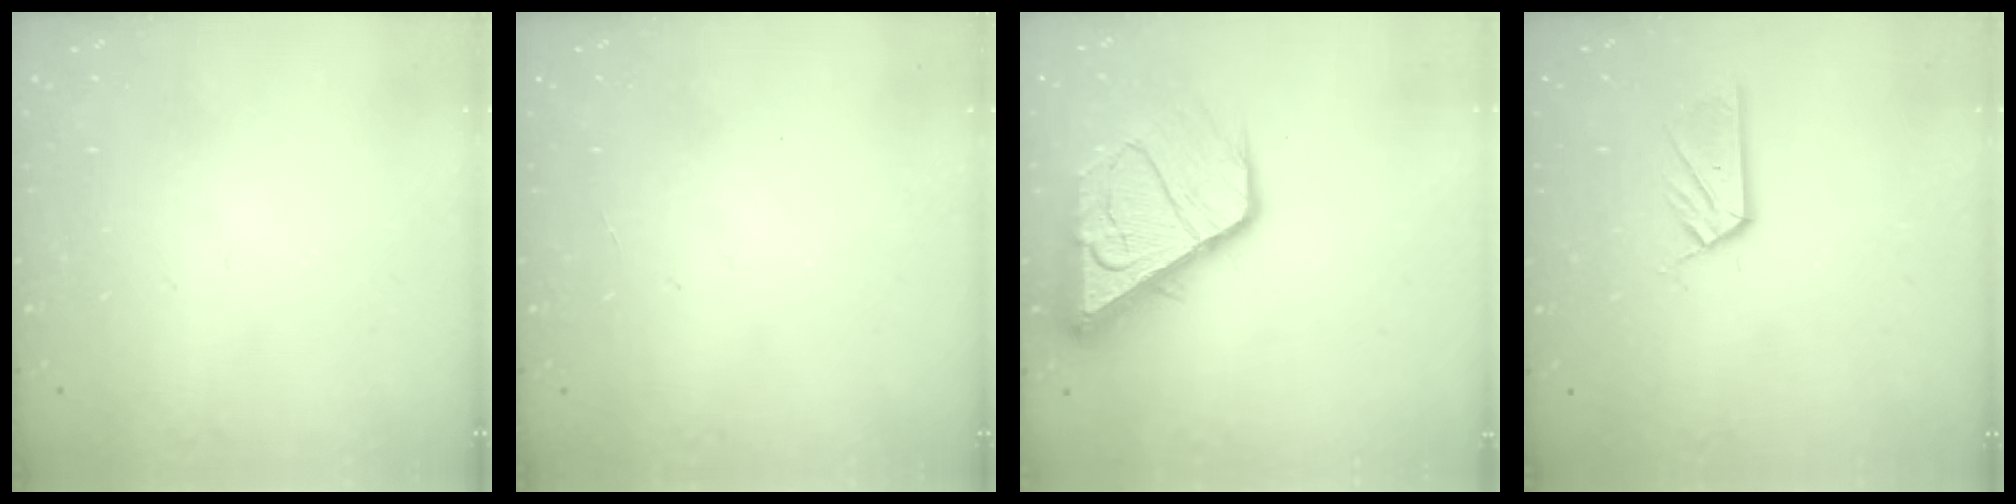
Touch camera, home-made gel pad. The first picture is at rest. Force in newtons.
{"total": 0.0}
{"total": 14.9, "press": 14.8, "slide": 1.8}
{"total": 5.8, "press": 5.8, "slide": 0.2}